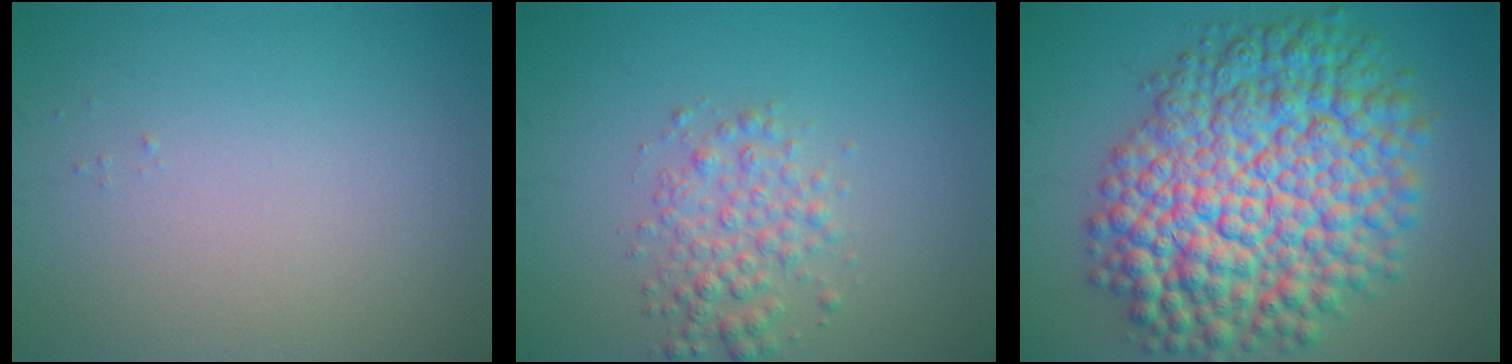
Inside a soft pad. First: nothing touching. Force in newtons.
{"total": 2.9, "press": 2.9, "slide": 0.0}
{"total": 13.9, "press": 13.9, "slide": 0.3}